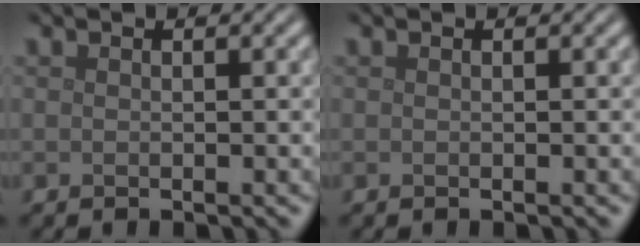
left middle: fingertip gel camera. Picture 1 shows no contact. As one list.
[{"total": 0.0}]